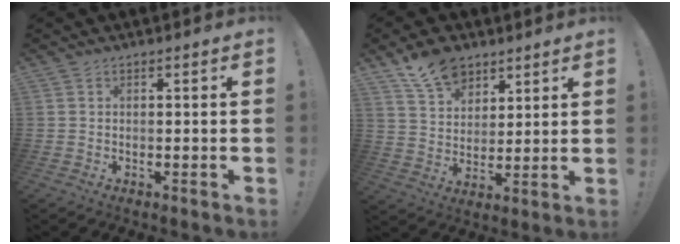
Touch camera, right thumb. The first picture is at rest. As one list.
[{"total": 11.8, "force": [8.1, 7.5, 4.1], "torque": [-0.067, -0.048, 0.155]}]